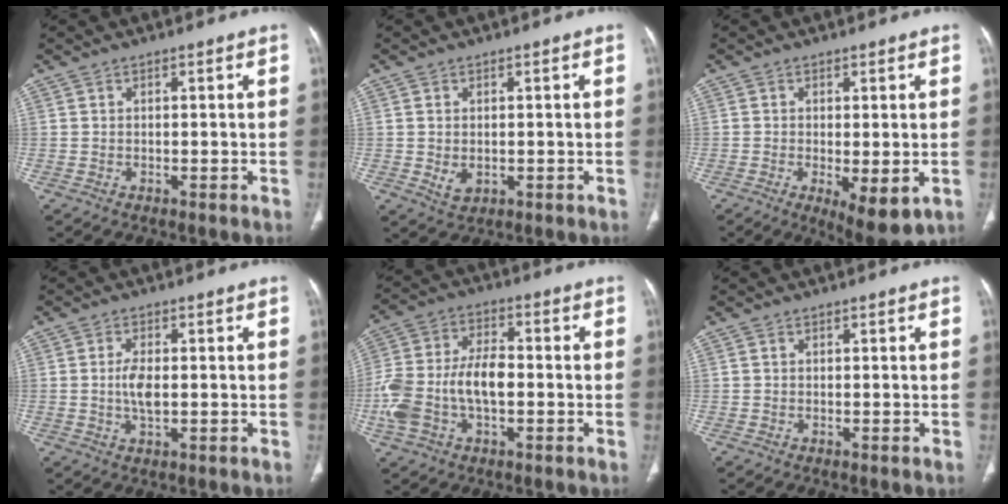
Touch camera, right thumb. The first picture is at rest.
{"total": 3.1, "force": [-0.3, 2.2, 2.2], "torque": [-0.036, -0.005, 0.003]}
{"total": 7.8, "force": [-2.1, 2.8, 6.9], "torque": [-0.104, -0.023, -0.027]}
{"total": 4.3, "force": [-0.1, 2.0, 3.8], "torque": [-0.078, -0.001, -0.003]}
{"total": 14.2, "force": [-2.5, 8.1, 11.3], "torque": [-0.244, 0.031, -0.046]}
{"total": 0.0}